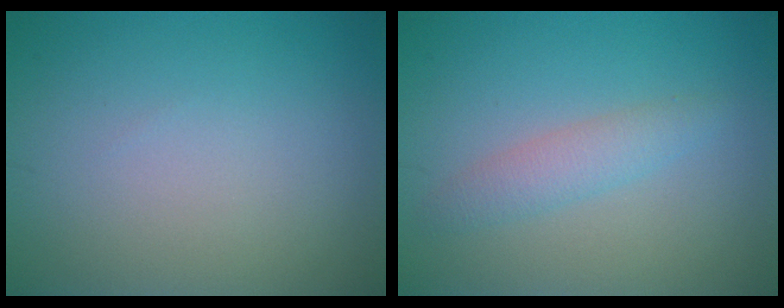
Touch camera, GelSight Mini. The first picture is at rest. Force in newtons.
{"total": 2.1, "press": 2.1, "slide": 0.1}